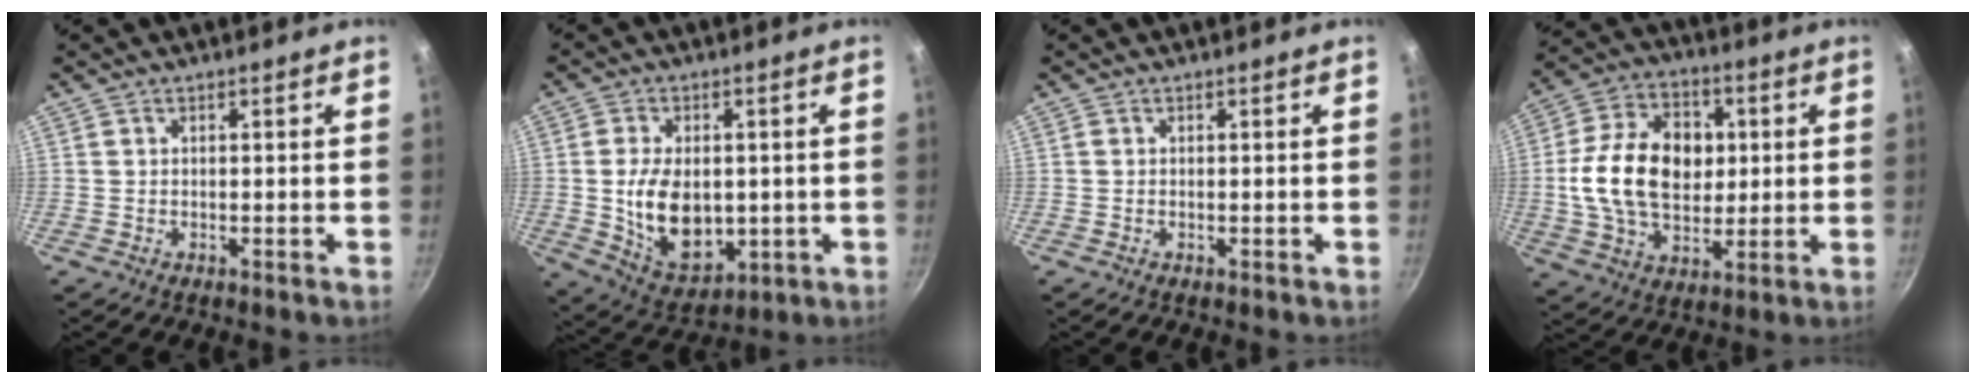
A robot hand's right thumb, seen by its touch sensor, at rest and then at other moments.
{"total": 13.6, "force": [-0.4, 9.0, 10.2], "torque": [-0.150, -0.013, 0.012]}
{"total": 0.0}
{"total": 19.3, "force": [1.5, 13.7, 13.5], "torque": [-0.210, 0.014, 0.022]}